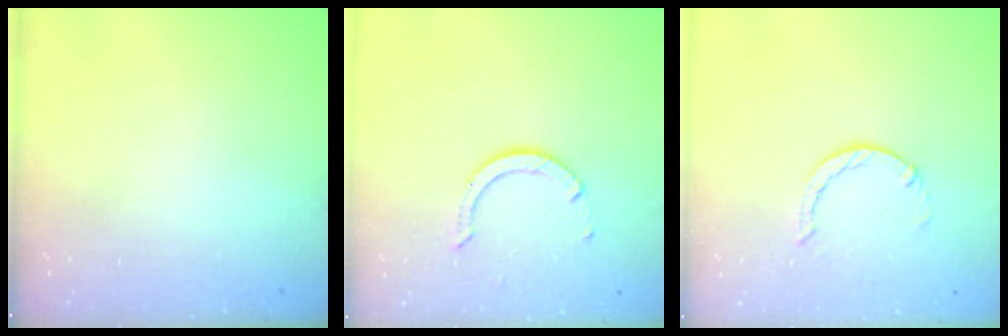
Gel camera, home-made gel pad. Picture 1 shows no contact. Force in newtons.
{"total": 6.3, "press": 6.3, "slide": 0.4}
{"total": 1.2, "press": 1.2, "slide": 0.2}